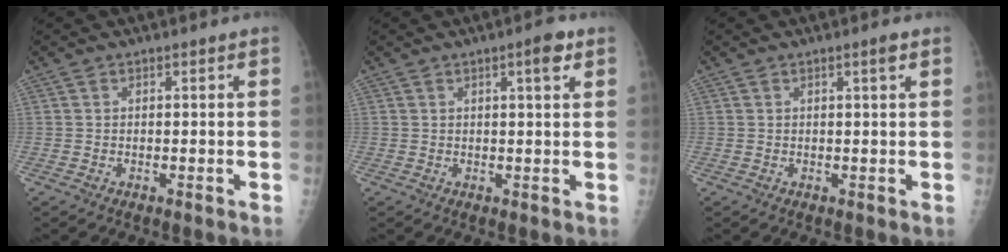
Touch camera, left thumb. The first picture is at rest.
{"total": 3.1, "force": [1.5, 0.6, 2.6], "torque": [-0.034, -0.004, 0.019]}
{"total": 1.2, "force": [0.7, 0.0, 1.0], "torque": [-0.017, -0.002, 0.010]}